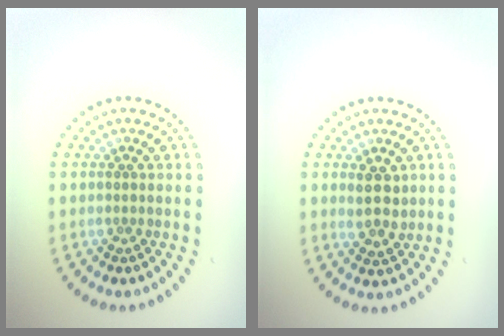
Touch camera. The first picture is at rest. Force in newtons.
{"total": 2.6, "press": 2.4, "slide": 0.9}